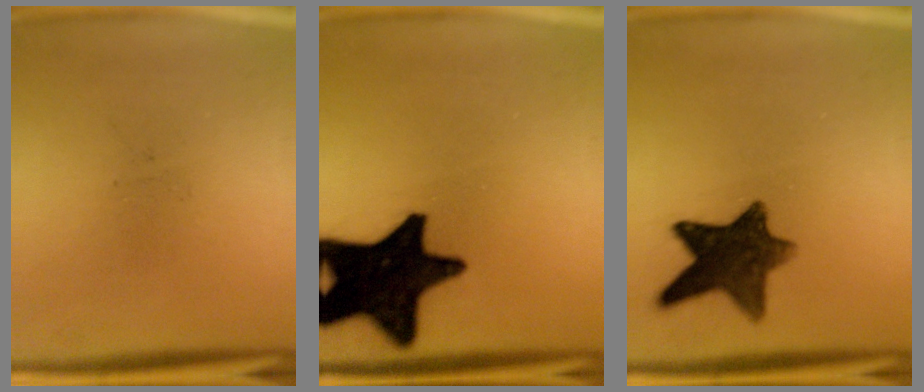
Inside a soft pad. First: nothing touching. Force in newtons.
{"total": 20.1}
{"total": 10.8}